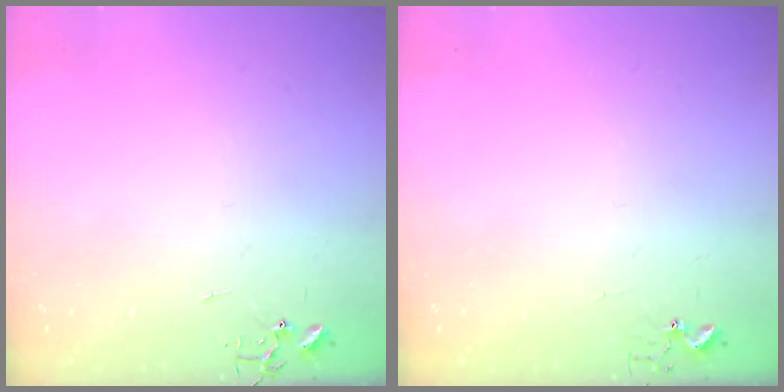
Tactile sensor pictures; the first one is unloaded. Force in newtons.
{"total": 2.7, "press": 2.7, "slide": 0.2}